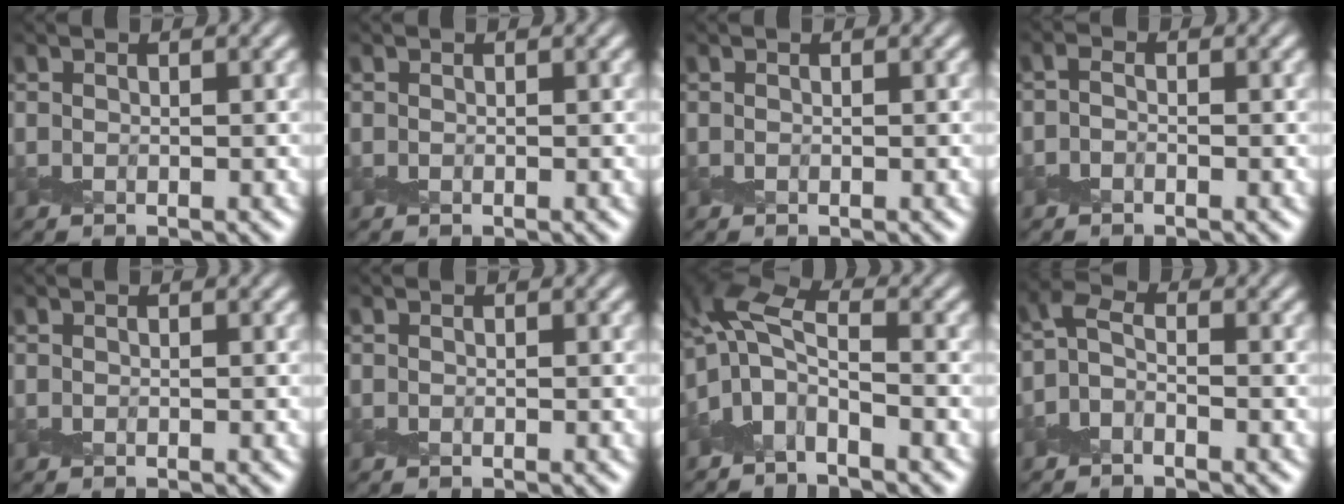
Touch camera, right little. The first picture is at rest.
{"total": 0.0}
{"total": 0.0}
{"total": 0.9, "force": [-0.6, 0.3, 0.6], "torque": [-0.014, 0.000, -0.015]}
{"total": 0.0}
{"total": 0.0}
{"total": 4.6, "force": [-2.5, 1.9, 3.4], "torque": [-0.071, 0.009, -0.062]}
{"total": 2.2, "force": [-1.1, 1.0, 1.6], "torque": [-0.037, 0.004, -0.033]}